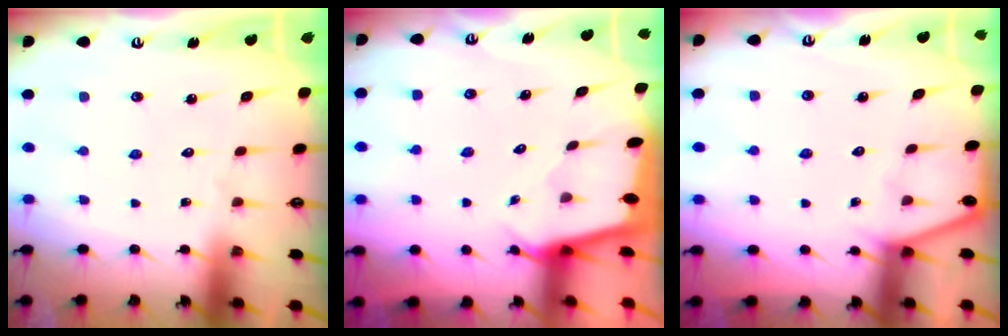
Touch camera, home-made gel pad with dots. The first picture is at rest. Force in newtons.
{"total": 1.7, "press": 1.7, "slide": 0.2}
{"total": 2.6, "press": 2.6, "slide": 0.3}